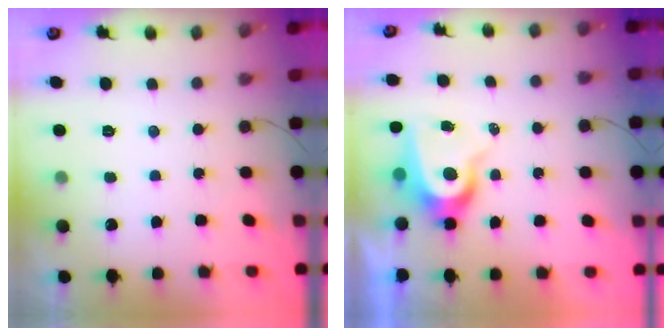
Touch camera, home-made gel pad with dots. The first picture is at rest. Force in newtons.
{"total": 8.5, "press": 8.5, "slide": 0.7}